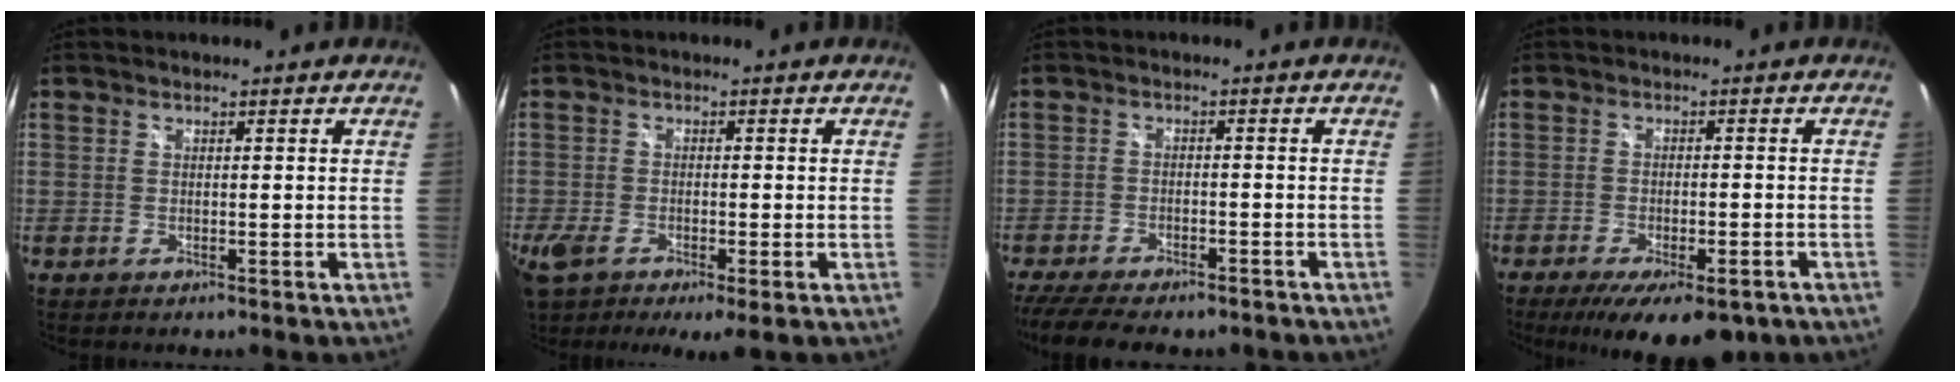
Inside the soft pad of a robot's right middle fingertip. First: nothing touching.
{"total": 7.2, "force": [-3.9, 2.7, 5.5], "torque": [-0.131, -0.027, -0.070]}
{"total": 13.8, "force": [-11.2, 4.1, 6.9], "torque": [-0.153, -0.035, -0.171]}
{"total": 12.9, "force": [-8.7, 4.5, 8.4], "torque": [-0.158, -0.032, -0.126]}